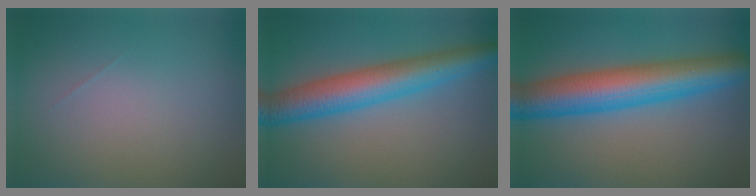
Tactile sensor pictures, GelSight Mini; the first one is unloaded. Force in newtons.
{"total": 7.0, "press": 6.9, "slide": 0.1}
{"total": 8.7, "press": 8.7, "slide": 0.2}